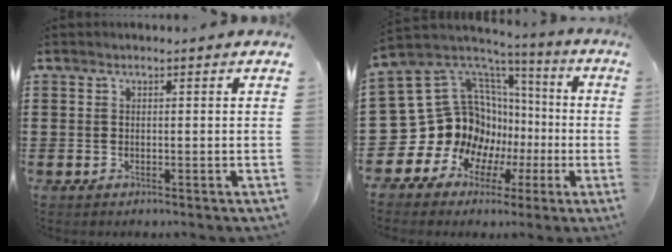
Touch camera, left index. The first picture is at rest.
{"total": 16.4, "force": [-1.5, 15.0, 6.4], "torque": [-0.183, -0.042, 0.012]}